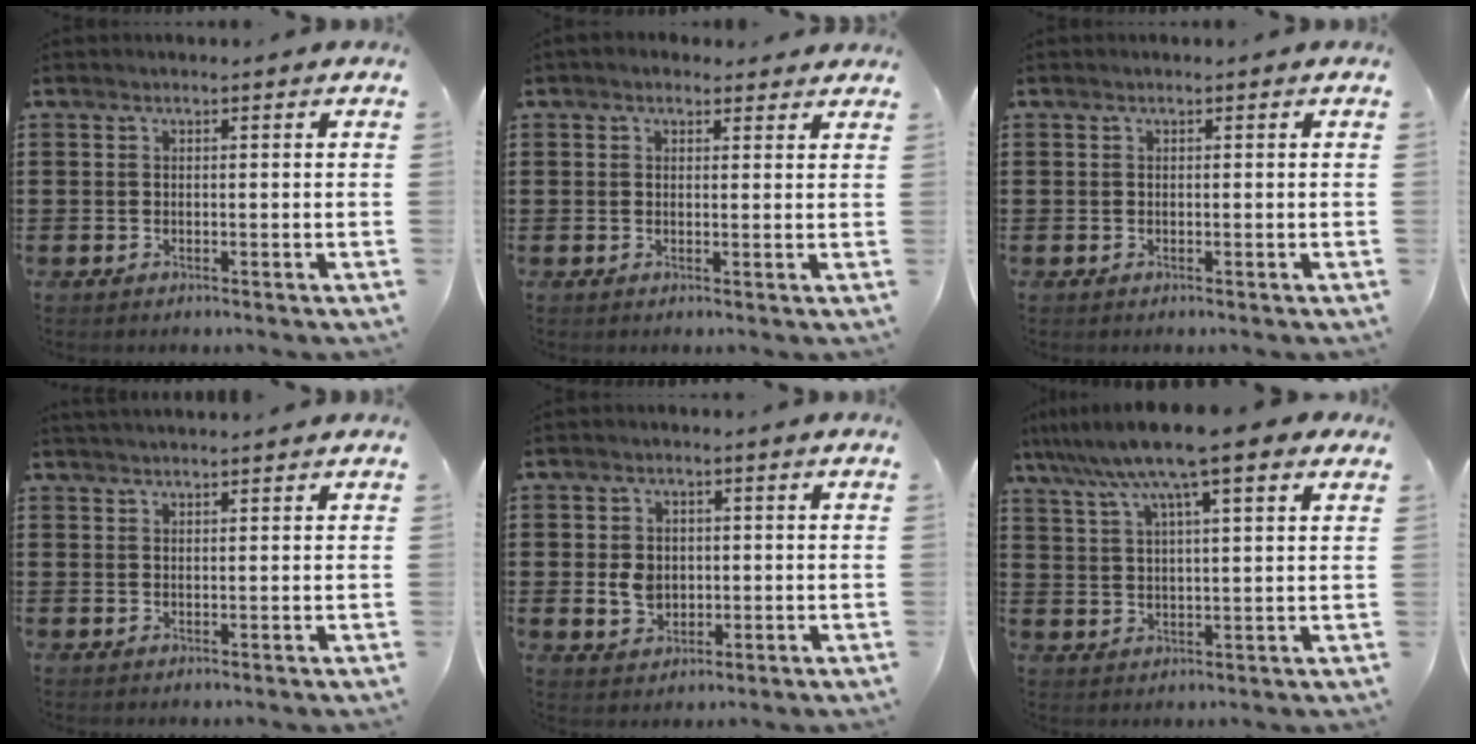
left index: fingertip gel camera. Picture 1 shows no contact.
{"total": 1.6, "force": [1.4, 0.8, 0.3], "torque": [-0.010, 0.007, 0.026]}
{"total": 0.0}
{"total": 1.3, "force": [1.3, -0.1, 0.3], "torque": [-0.007, 0.000, 0.025]}
{"total": 4.4, "force": [-0.1, 3.5, 2.7], "torque": [-0.058, 0.005, -0.006]}
{"total": 10.6, "force": [7.7, 1.4, 7.1], "torque": [-0.160, -0.014, 0.132]}